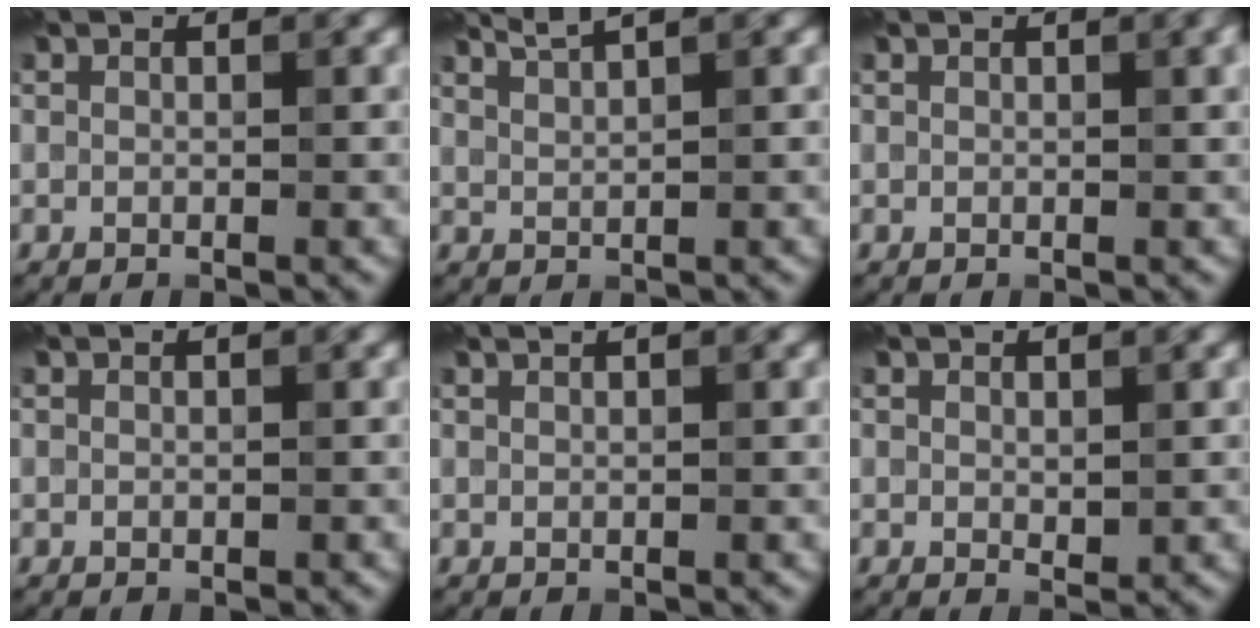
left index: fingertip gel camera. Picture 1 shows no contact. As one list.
[{"total": 2.2, "force": [1.8, 0.3, 1.1], "torque": [-0.014, 0.007, 0.033]}, {"total": 1.8, "force": [0.7, 0.5, 1.6], "torque": [-0.014, 0.007, 0.007]}, {"total": 0.0}, {"total": 0.5, "force": [0.5, 0.0, 0.2], "torque": [-0.002, -0.002, 0.006]}, {"total": 0.9, "force": [0.4, 0.5, 0.6], "torque": [-0.010, -0.006, 0.010]}]